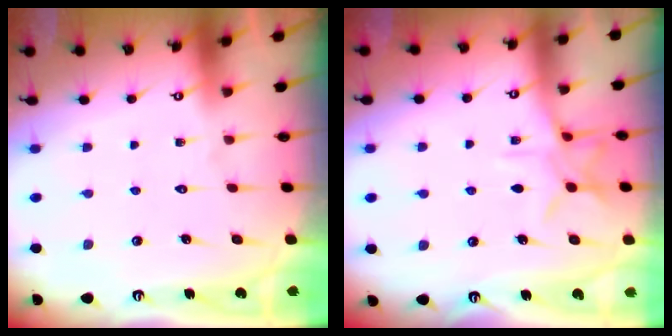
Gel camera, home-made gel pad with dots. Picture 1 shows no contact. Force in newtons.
{"total": 8.9, "press": 8.9, "slide": 0.5}